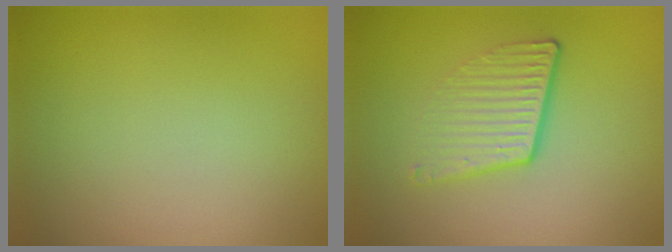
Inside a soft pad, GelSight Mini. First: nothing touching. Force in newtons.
{"total": 4.0, "press": 2.7, "slide": 3.0}